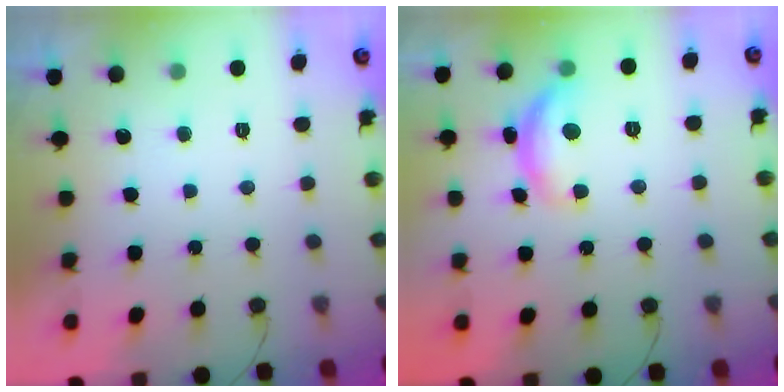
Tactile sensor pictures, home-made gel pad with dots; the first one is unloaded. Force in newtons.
{"total": 11.4, "press": 11.4, "slide": 0.6}